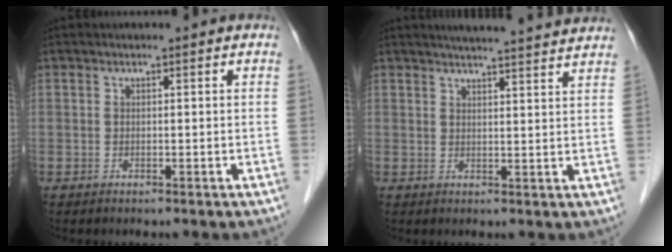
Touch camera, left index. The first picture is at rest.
{"total": 12.5, "force": [11.7, 0.3, 4.6], "torque": [-0.061, 0.008, 0.140]}